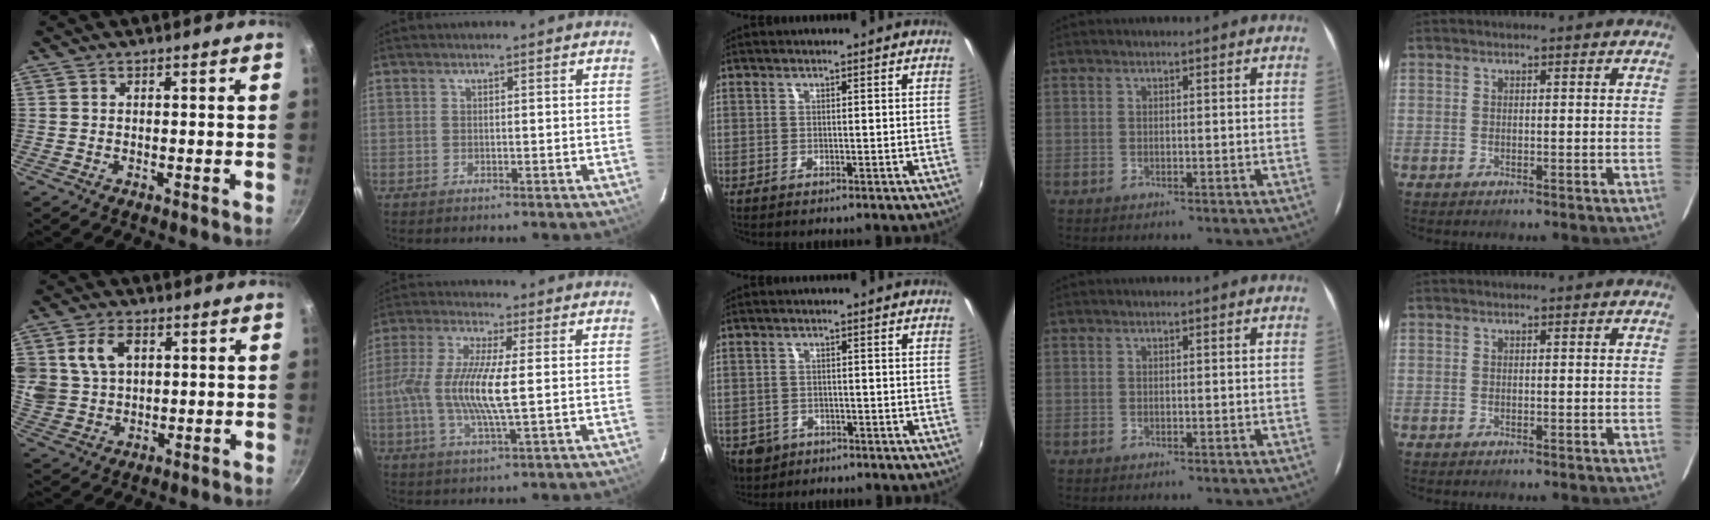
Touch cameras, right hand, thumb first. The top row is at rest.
{"thumb": {"total": 10.8, "force": [3.5, 8.0, 6.3], "torque": [-0.111, -0.004, 0.071]}, "index": {"total": 11.4, "force": [-0.6, 1.8, 11.3], "torque": [-0.227, -0.004, -0.016]}, "middle": {"total": 6.9, "force": [-3.4, 5.5, 2.4], "torque": [-0.069, -0.011, -0.049]}}